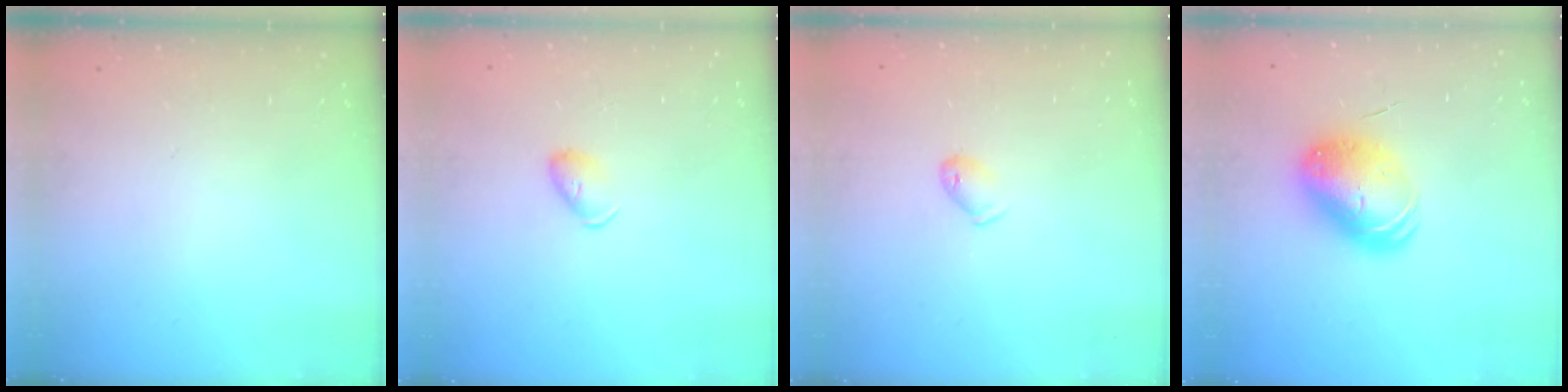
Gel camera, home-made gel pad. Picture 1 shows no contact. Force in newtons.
{"total": 4.5, "press": 4.5, "slide": 0.6}
{"total": 4.8, "press": 4.7, "slide": 0.9}
{"total": 11.1, "press": 10.8, "slide": 2.3}